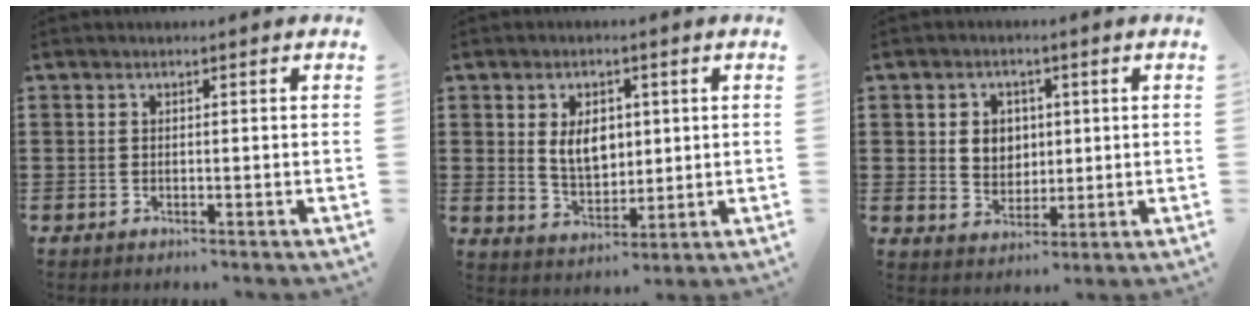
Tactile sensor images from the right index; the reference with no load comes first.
{"total": 6.0, "force": [1.3, 3.9, 4.3], "torque": [-0.080, 0.008, 0.018]}
{"total": 4.4, "force": [1.0, 3.9, 1.7], "torque": [-0.042, 0.011, 0.013]}